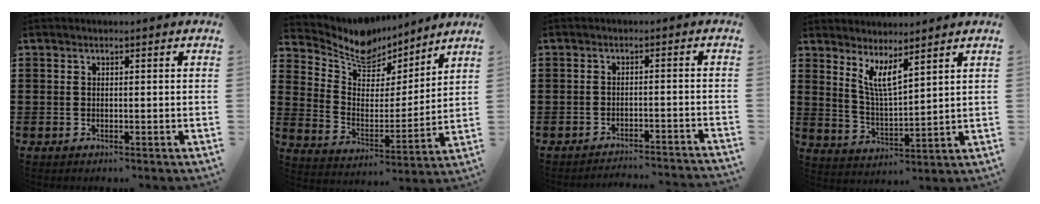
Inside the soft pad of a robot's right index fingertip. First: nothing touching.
{"total": 8.3, "force": [7.3, 3.6, 1.4], "torque": [-0.065, -0.054, 0.131]}
{"total": 2.5, "force": [-2.5, -0.2, 0.3], "torque": [-0.009, 0.000, -0.054]}
{"total": 5.4, "force": [3.7, 0.7, 3.8], "torque": [-0.085, -0.015, 0.066]}